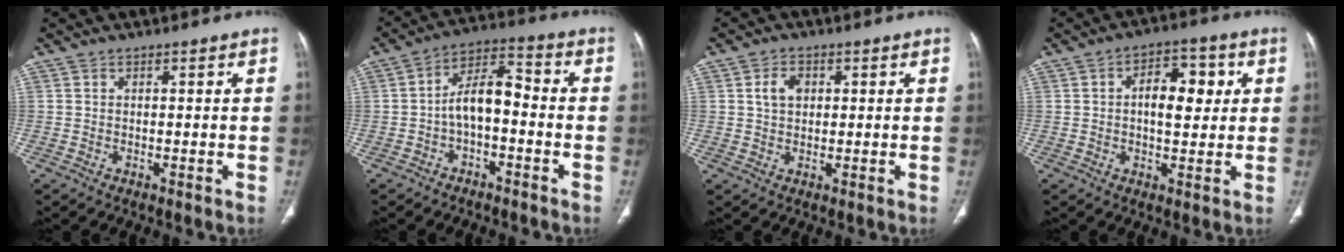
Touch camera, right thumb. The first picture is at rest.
{"total": 8.4, "force": [-1.8, 4.3, 7.0], "torque": [-0.114, 0.045, -0.040]}
{"total": 4.0, "force": [1.1, 2.8, 2.6], "torque": [-0.040, 0.003, 0.019]}
{"total": 9.0, "force": [1.6, 4.9, 7.3], "torque": [-0.084, 0.010, 0.022]}